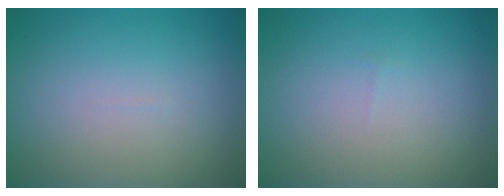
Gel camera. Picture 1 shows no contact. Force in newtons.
{"total": 0.0}